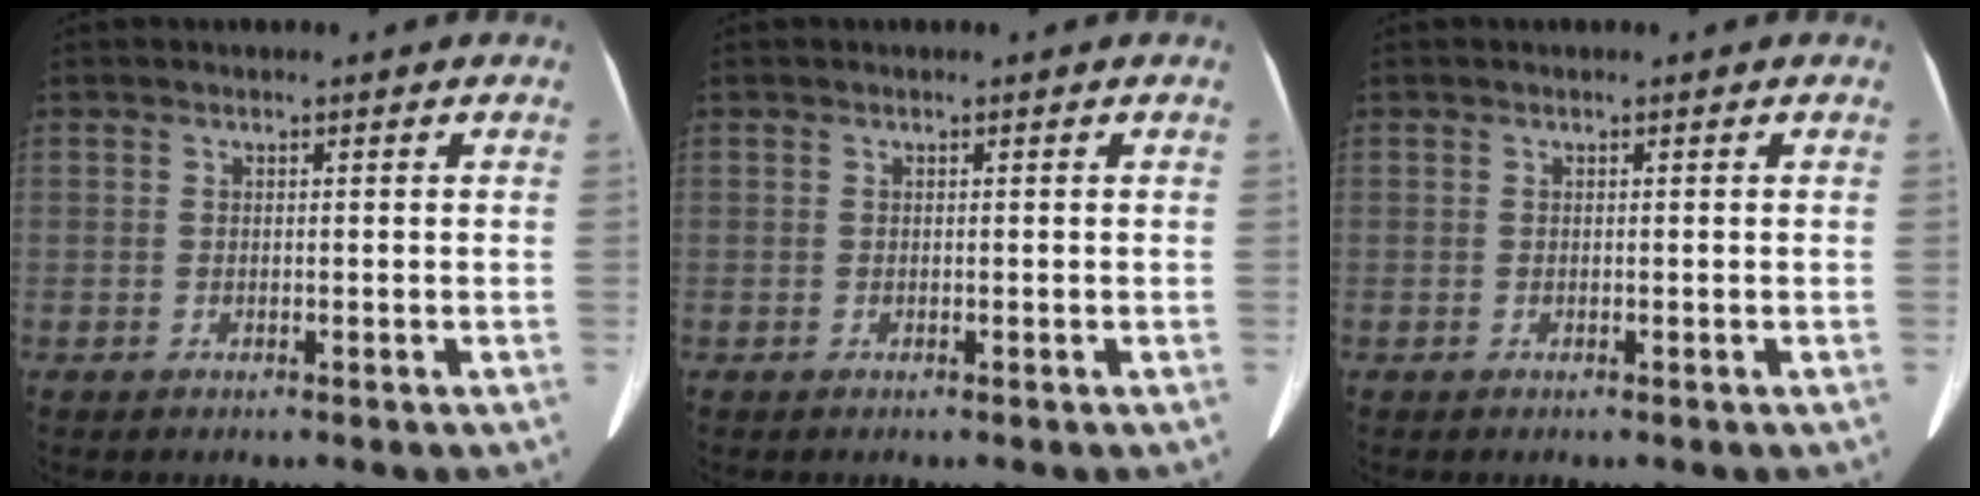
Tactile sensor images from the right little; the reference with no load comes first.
{"total": 0.0}
{"total": 0.0}